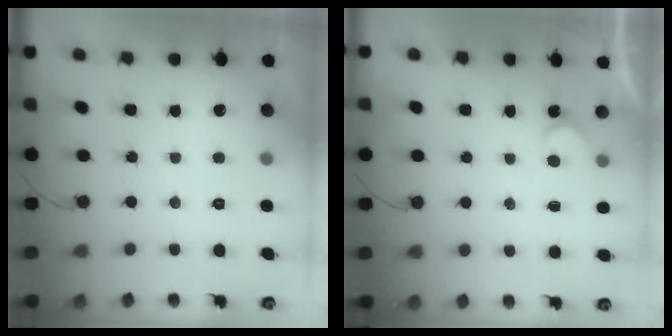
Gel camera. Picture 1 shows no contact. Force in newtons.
{"total": 3.5, "press": 3.5, "slide": 0.2}